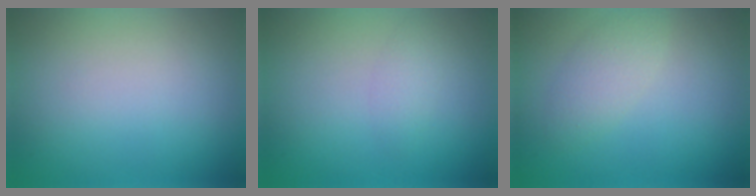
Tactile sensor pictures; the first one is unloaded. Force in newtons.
{"total": 1.2, "press": 1.2, "slide": 0.1}
{"total": 2.1, "press": 2.1, "slide": 0.0}